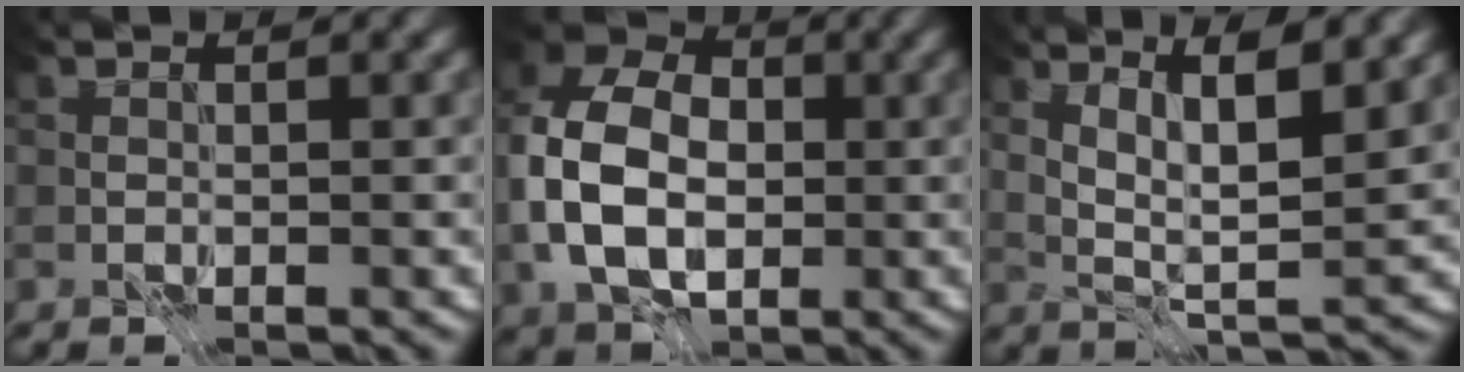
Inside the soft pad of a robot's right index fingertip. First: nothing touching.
{"total": 10.7, "force": [-0.8, 7.6, 7.5], "torque": [-0.171, 0.002, -0.027]}
{"total": 5.9, "force": [2.7, 1.2, 5.1], "torque": [-0.092, -0.005, 0.054]}